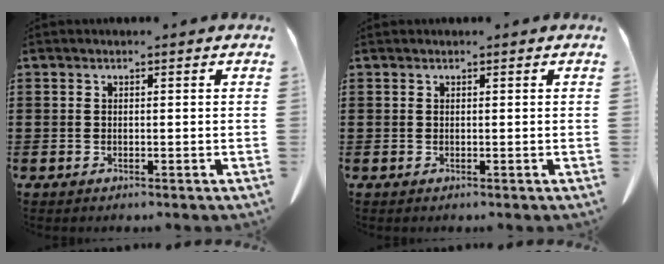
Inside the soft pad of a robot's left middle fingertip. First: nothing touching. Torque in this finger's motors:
{"motor_torque": [-0.14, 0.21, -0.03, -0.03]}